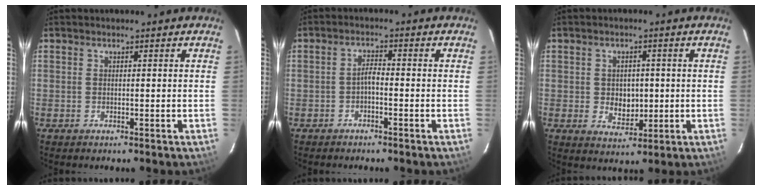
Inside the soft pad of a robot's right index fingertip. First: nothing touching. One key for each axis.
{"total": 1.9, "fx": -1.2, "fy": 0.4, "fz": 1.4, "tx": -0.027, "ty": 0.008, "tz": -0.021}
{"total": 5.2, "fx": -0.2, "fy": 4.0, "fz": 3.2, "tx": -0.055, "ty": -0.001, "tz": 0.005}